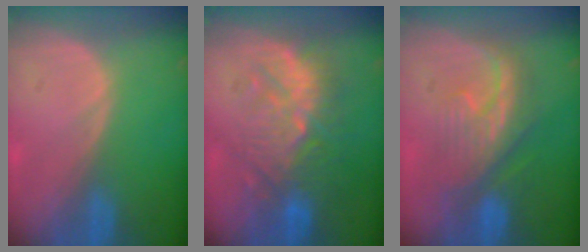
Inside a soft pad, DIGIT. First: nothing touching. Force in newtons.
{"total": 9.6, "press": 9.4, "slide": 2.1}
{"total": 8.0, "press": 8.0, "slide": 1.0}